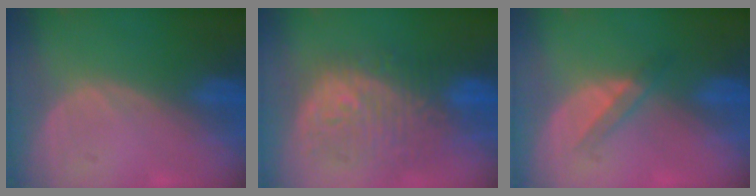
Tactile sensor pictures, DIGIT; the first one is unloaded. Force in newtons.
{"total": 11.5, "press": 10.6, "slide": 4.5}
{"total": 2.6, "press": 2.4, "slide": 1.0}